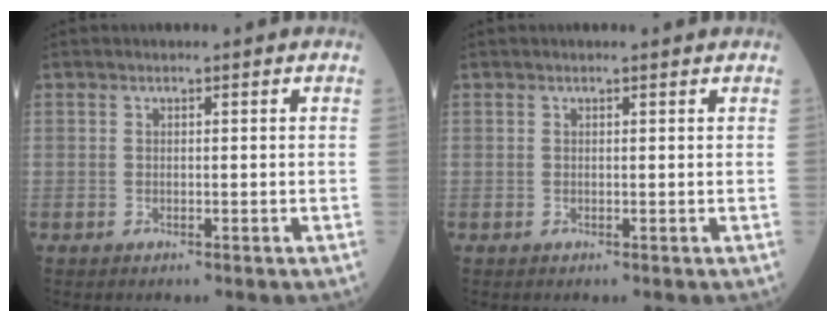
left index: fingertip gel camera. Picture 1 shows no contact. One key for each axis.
{"total": 1.3, "fx": 1.2, "fy": 0.0, "fz": 0.5, "tx": -0.011, "ty": 0.007, "tz": 0.016}